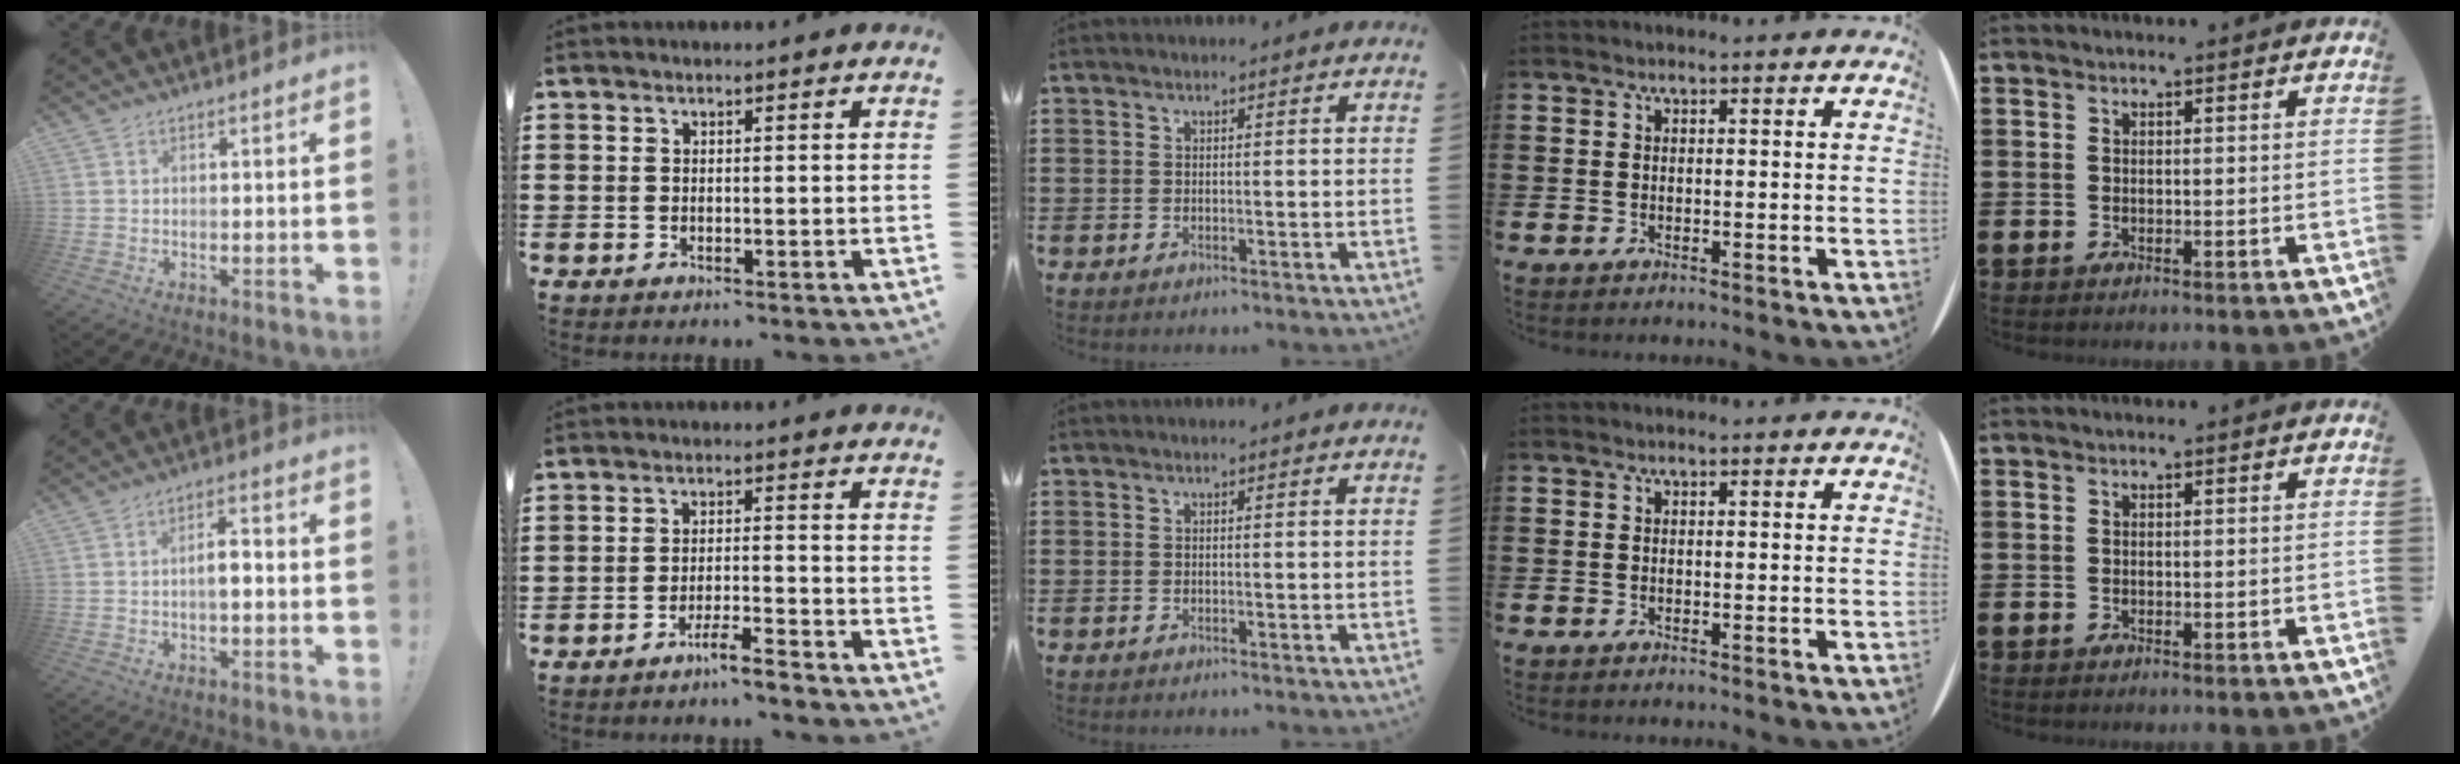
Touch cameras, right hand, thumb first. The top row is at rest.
{"thumb": {"total": 5.0, "force": [-1.0, 2.1, 4.5], "torque": [-0.065, 0.009, -0.023]}, "index": {"total": 3.9, "force": [-3.5, -0.3, 1.8], "torque": [-0.037, -0.004, -0.068]}}